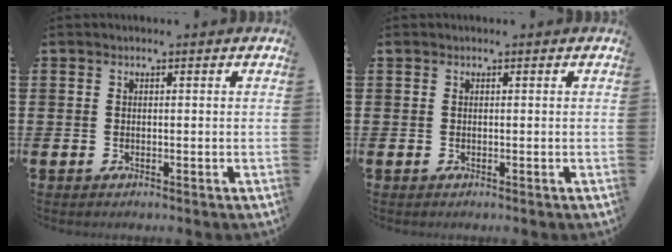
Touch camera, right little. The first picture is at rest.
{"total": 0.0}